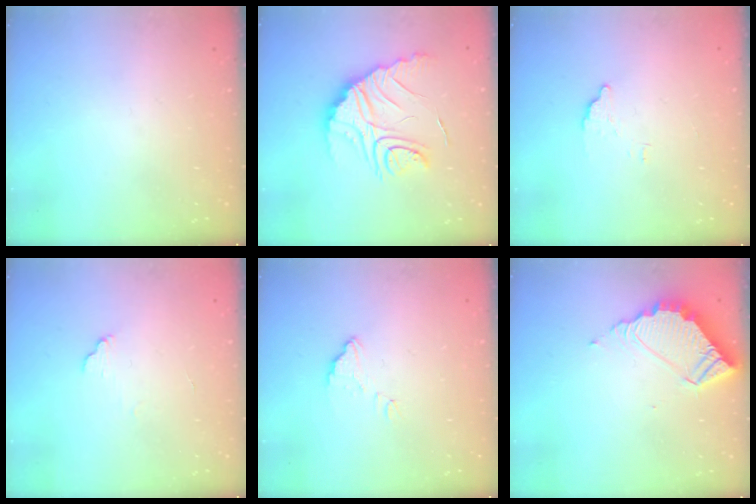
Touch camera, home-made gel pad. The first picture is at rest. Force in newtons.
{"total": 13.3, "press": 13.3, "slide": 0.5}
{"total": 3.5, "press": 3.5, "slide": 0.2}
{"total": 6.2, "press": 6.2, "slide": 0.3}
{"total": 4.4, "press": 4.4, "slide": 0.4}
{"total": 5.9, "press": 5.9, "slide": 0.3}